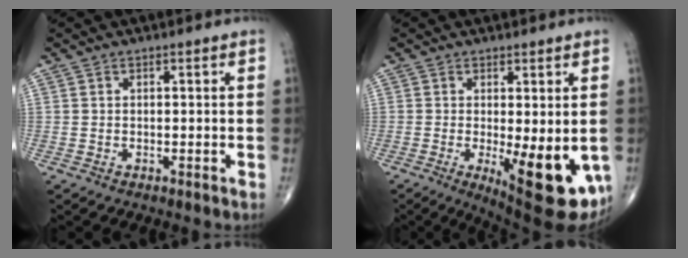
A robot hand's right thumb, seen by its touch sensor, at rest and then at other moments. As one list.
[{"total": 13.9, "force": [-3.1, 4.6, 12.8], "torque": [-0.158, -0.027, -0.028]}]